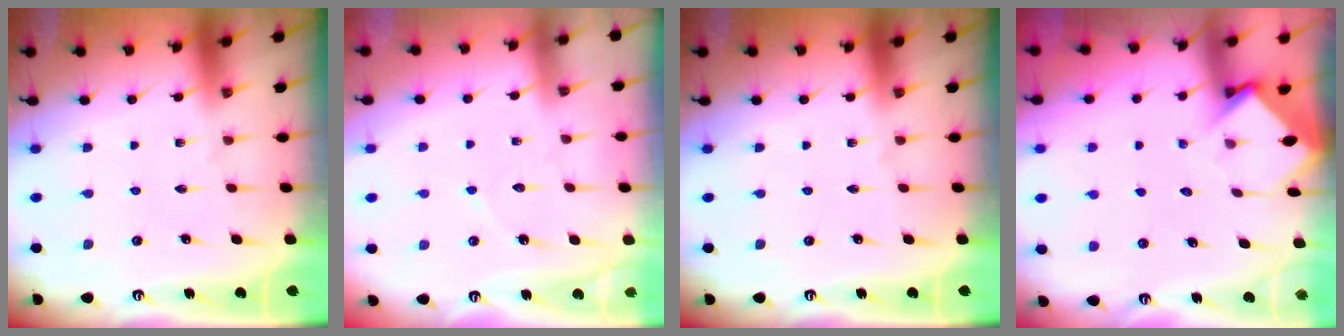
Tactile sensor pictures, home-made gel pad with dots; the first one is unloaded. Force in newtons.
{"total": 3.9, "press": 3.9, "slide": 0.4}
{"total": 0.0}
{"total": 3.5, "press": 3.5, "slide": 0.3}